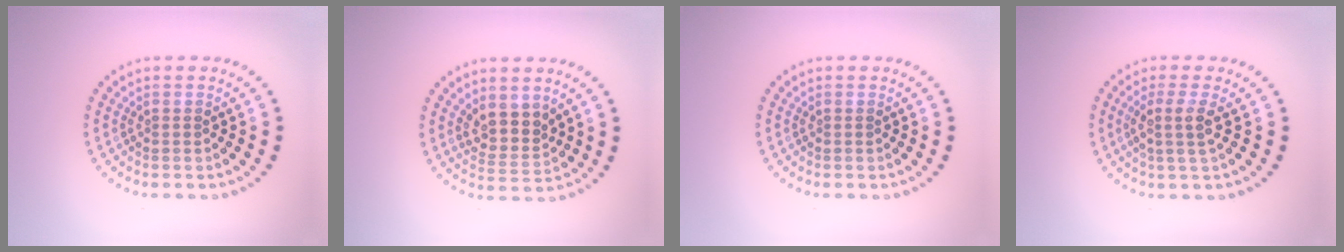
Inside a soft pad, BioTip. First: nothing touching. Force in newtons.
{"total": 3.1, "press": 2.6, "slide": 1.6}
{"total": 0.0}
{"total": 2.3, "press": 1.9, "slide": 1.3}